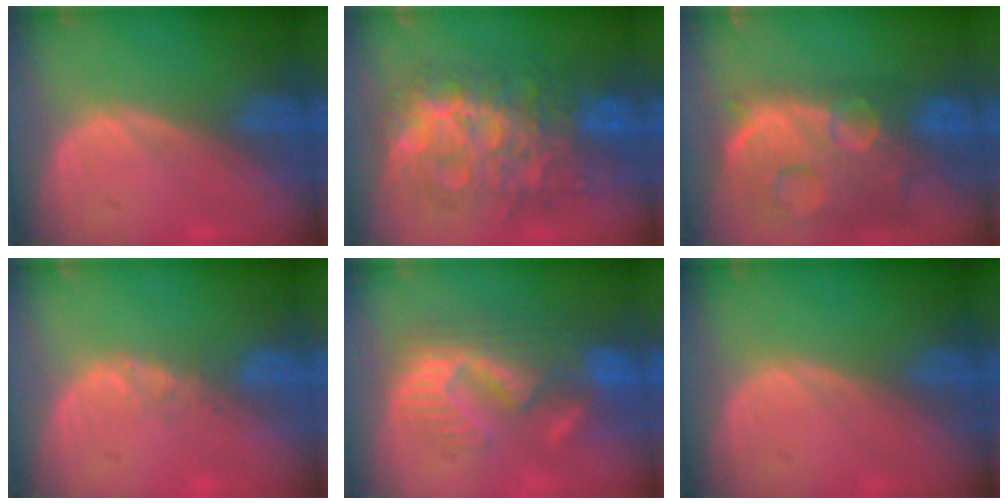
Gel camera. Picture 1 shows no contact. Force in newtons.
{"total": 12.4, "press": 12.3, "slide": 1.2}
{"total": 14.5, "press": 11.7, "slide": 8.4}
{"total": 1.0, "press": 1.0, "slide": 0.2}
{"total": 10.1, "press": 9.7, "slide": 2.9}
{"total": 0.0}